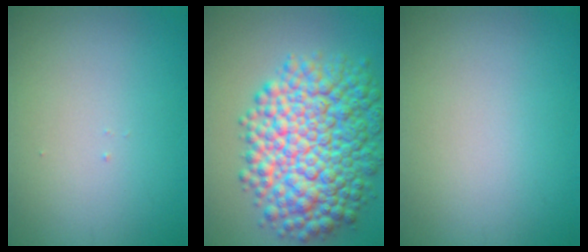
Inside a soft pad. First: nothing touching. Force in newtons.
{"total": 11.6, "press": 11.6, "slide": 0.1}
{"total": 0.0}